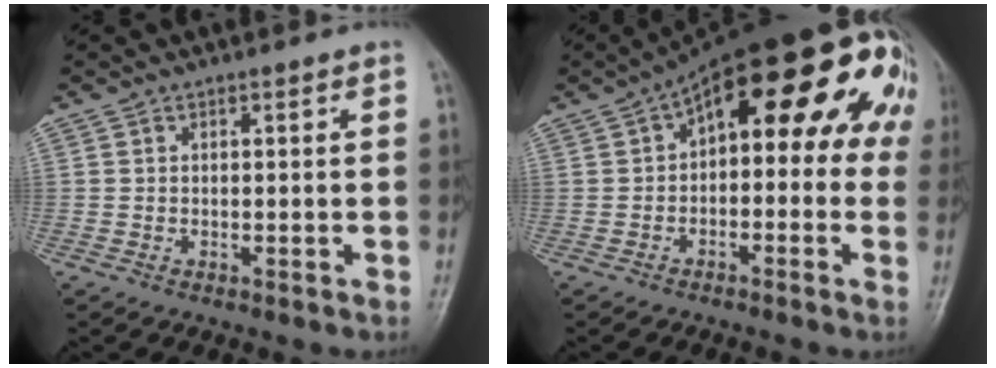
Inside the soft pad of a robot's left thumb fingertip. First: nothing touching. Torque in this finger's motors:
{"motor_torque": [-0.53, 1.55, 2.07, -0.70, 0.10]}